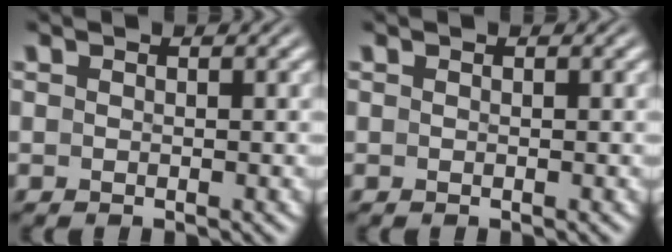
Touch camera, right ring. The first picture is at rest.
{"total": 0.0}